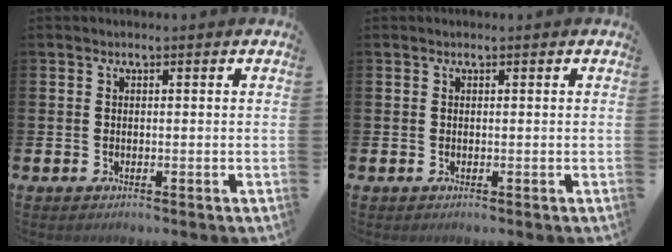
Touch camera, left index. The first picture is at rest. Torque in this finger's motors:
{"motor_torque": [-0.05, -0.14, -0.02, -0.01]}